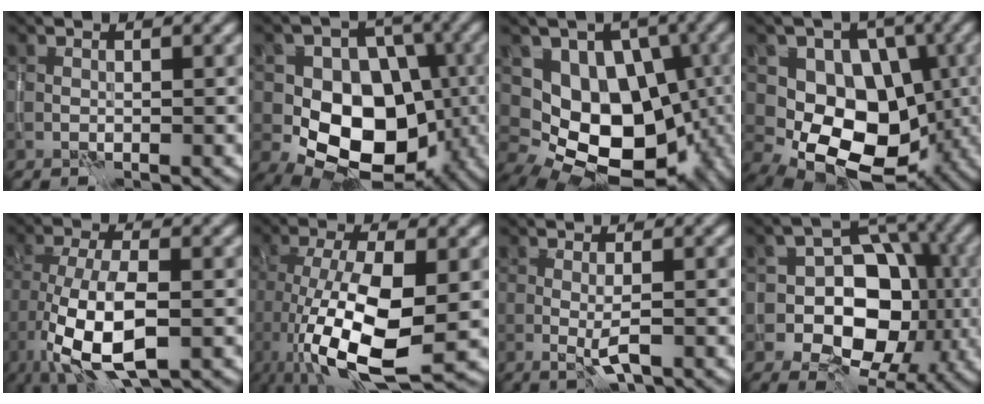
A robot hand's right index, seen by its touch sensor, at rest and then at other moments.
{"total": 12.2, "force": [-2.2, 9.3, 7.6], "torque": [-0.072, 0.001, -0.058]}
{"total": 13.8, "force": [-1.5, 10.1, 9.3], "torque": [-0.100, -0.011, -0.020]}
{"total": 11.2, "force": [-1.4, 8.2, 7.5], "torque": [-0.079, -0.008, -0.031]}
{"total": 9.5, "force": [-3.6, 3.7, 8.0], "torque": [-0.169, -0.008, -0.064]}
{"total": 11.0, "force": [-2.5, 4.0, 10.0], "torque": [-0.201, -0.022, -0.040]}
{"total": 1.7, "force": [-0.3, 0.1, 1.7], "torque": [-0.036, -0.008, -0.005]}
{"total": 10.1, "force": [-1.9, 7.4, 6.6], "torque": [-0.046, 0.013, -0.054]}